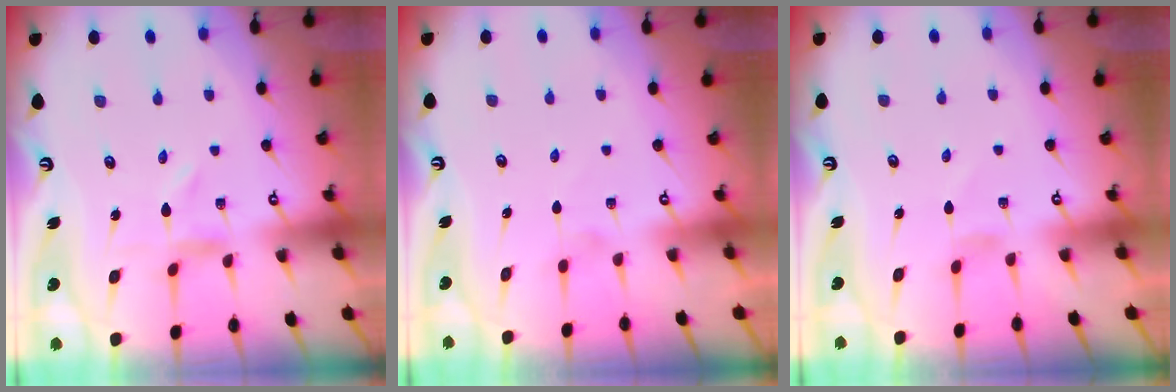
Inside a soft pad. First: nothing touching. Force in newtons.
{"total": 1.3, "press": 1.3, "slide": 0.3}
{"total": 0.0}